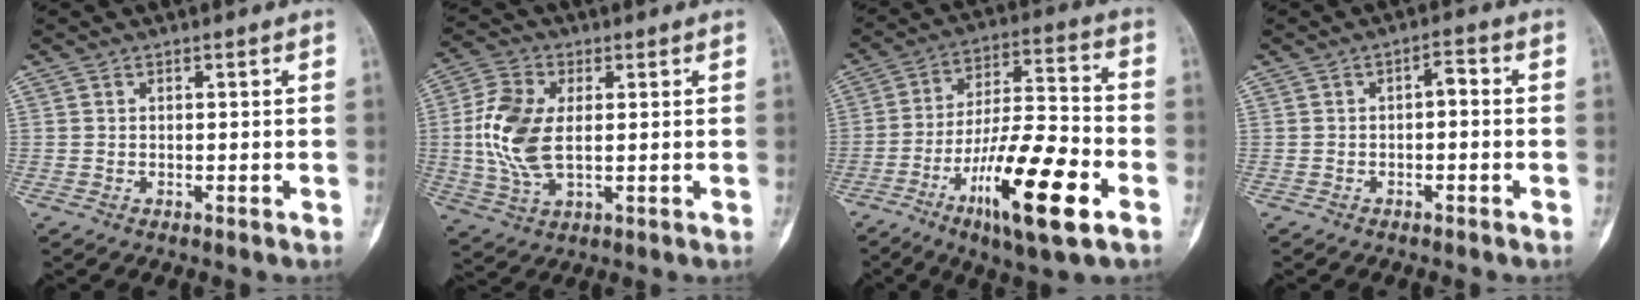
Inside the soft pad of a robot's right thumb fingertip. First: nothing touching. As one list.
[{"total": 11.6, "force": [0.8, 6.4, 9.6], "torque": [-0.206, 0.001, 0.017]}, {"total": 19.5, "force": [-8.6, 4.3, 17.0], "torque": [-0.306, 0.039, -0.140]}, {"total": 2.5, "force": [-0.4, 1.3, 2.1], "torque": [-0.025, 0.018, -0.013]}]